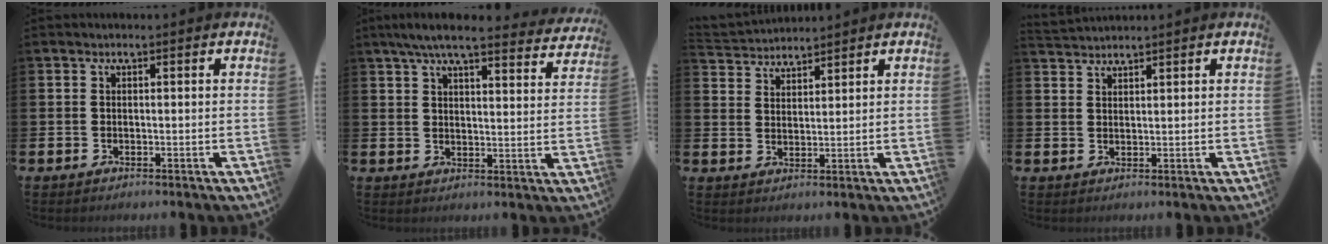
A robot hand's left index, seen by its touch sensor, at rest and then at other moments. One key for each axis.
{"total": 6.6, "fx": 6.0, "fy": 0.8, "fz": 2.7, "tx": -0.059, "ty": -0.031, "tz": 0.102}
{"total": 3.4, "fx": 3.2, "fy": 0.7, "fz": -0.5, "tx": -0.007, "ty": -0.017, "tz": 0.059}
{"total": 1.9, "fx": 1.8, "fy": 0.1, "fz": -0.2, "tx": -0.005, "ty": -0.003, "tz": 0.036}